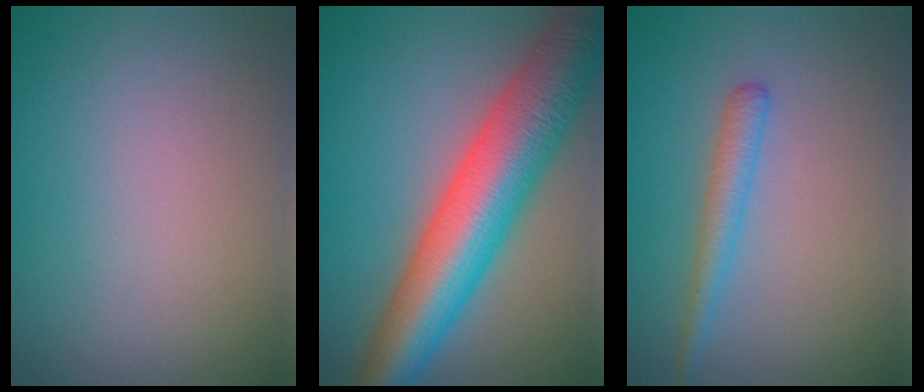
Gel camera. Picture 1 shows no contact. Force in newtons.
{"total": 11.2, "press": 11.2, "slide": 0.4}
{"total": 2.0, "press": 2.0, "slide": 0.1}